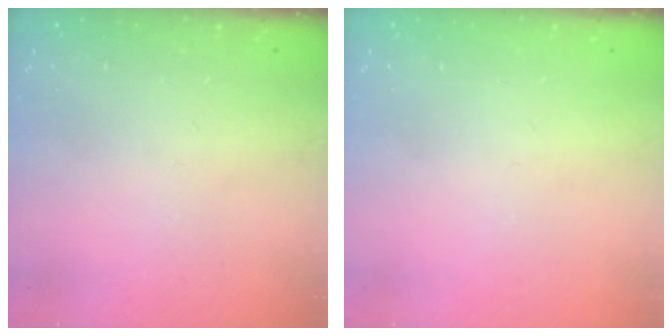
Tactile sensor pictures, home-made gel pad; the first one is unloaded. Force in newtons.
{"total": 0.0}